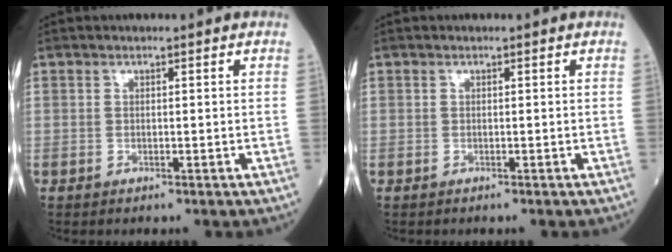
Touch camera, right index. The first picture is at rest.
{"total": 0.0}